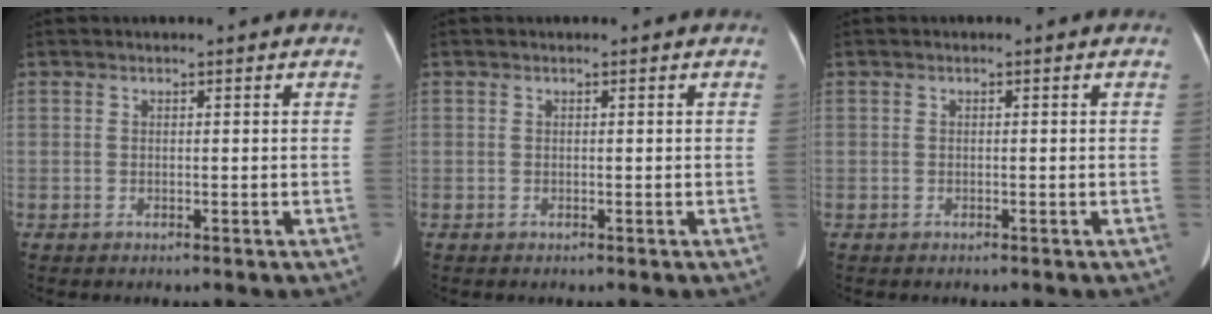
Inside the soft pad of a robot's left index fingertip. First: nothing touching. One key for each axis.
{"total": 0.0}
{"total": 0.0}